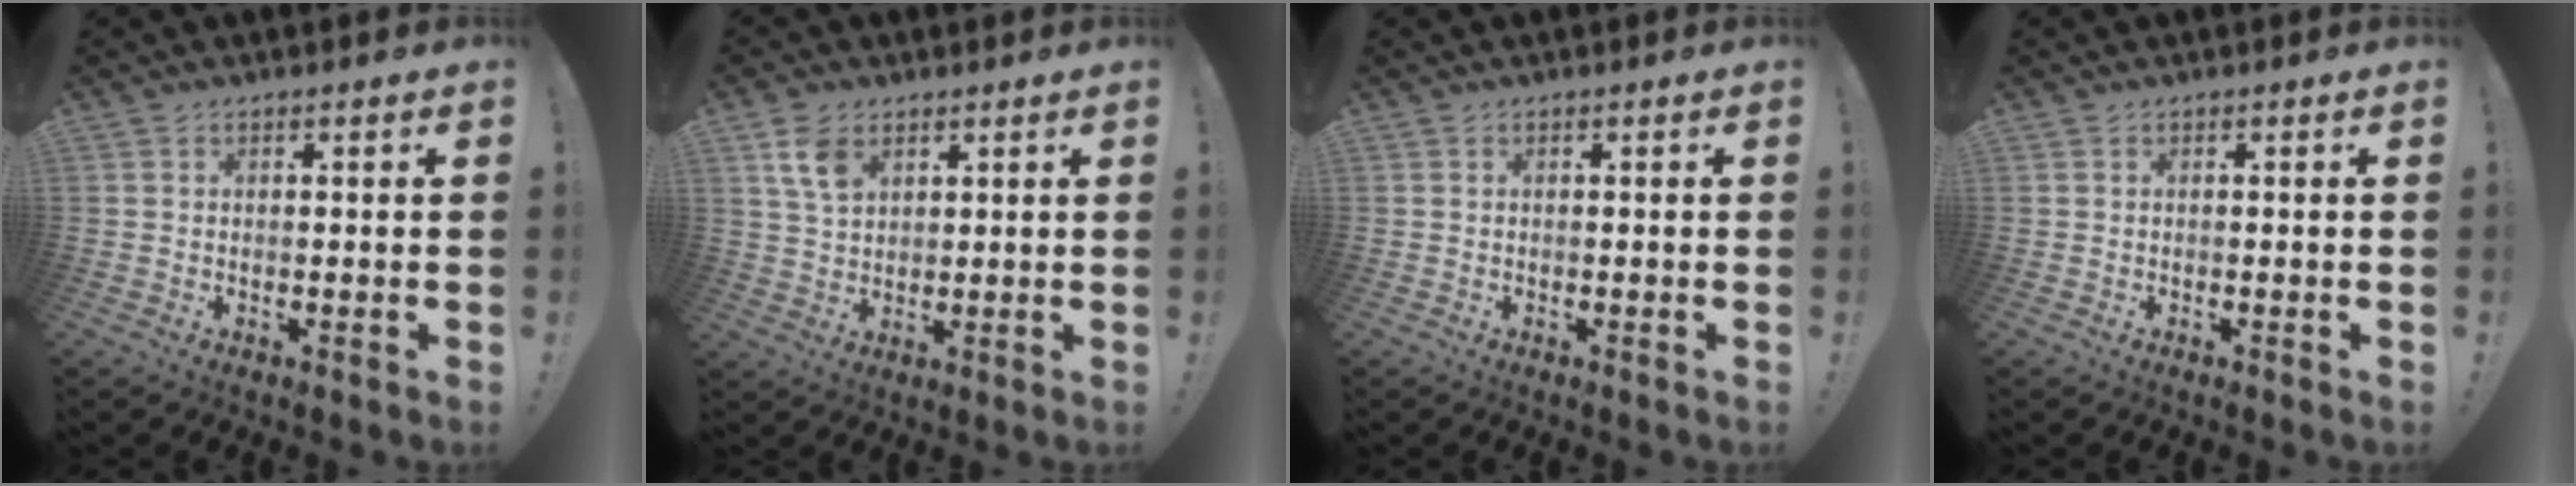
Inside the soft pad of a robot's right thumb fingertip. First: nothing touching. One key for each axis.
{"total": 7.6, "fx": 3.9, "fy": 5.0, "fz": 4.3, "tx": -0.070, "ty": -0.009, "tz": 0.076}
{"total": 0.0}
{"total": 0.0}